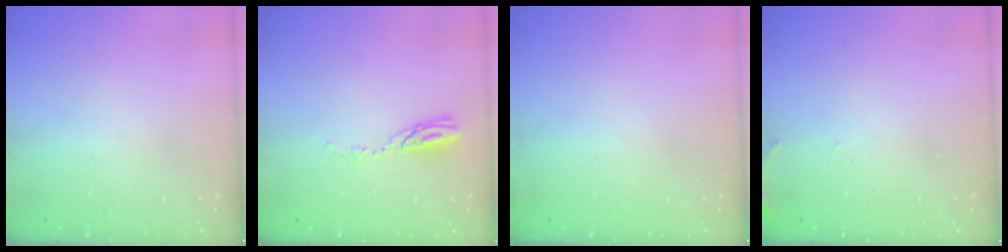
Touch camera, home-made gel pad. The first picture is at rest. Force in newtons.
{"total": 4.3, "press": 4.3, "slide": 0.4}
{"total": 2.8, "press": 2.2, "slide": 1.7}
{"total": 5.6, "press": 5.4, "slide": 1.3}